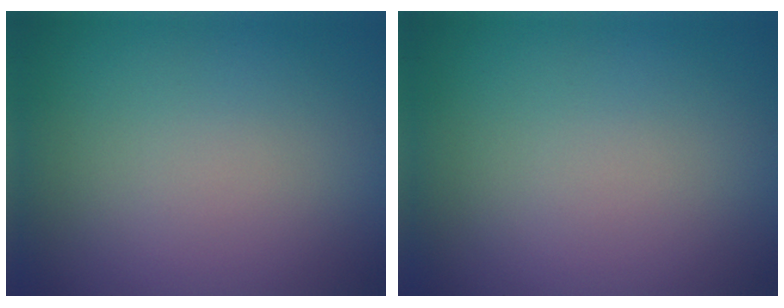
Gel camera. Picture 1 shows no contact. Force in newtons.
{"total": 0.0}